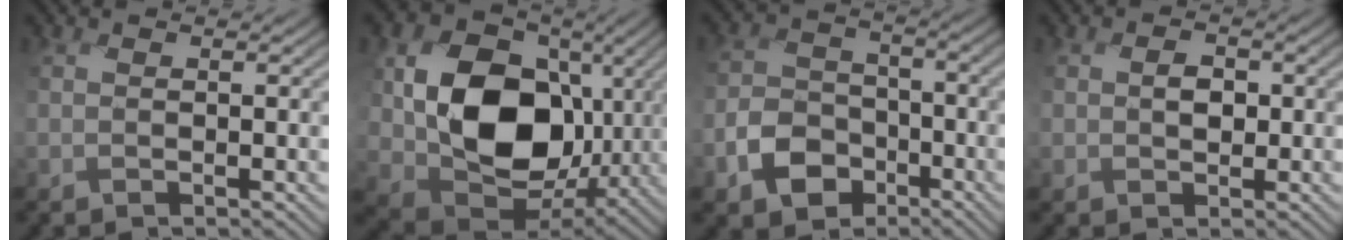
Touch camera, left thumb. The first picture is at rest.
{"total": 15.9, "force": [-0.2, 11.9, 10.6], "torque": [-0.223, -0.014, -0.007]}
{"total": 6.5, "force": [-4.3, 4.4, 2.1], "torque": [-0.037, -0.009, -0.091]}
{"total": 2.1, "force": [-0.3, 1.7, 1.3], "torque": [-0.025, -0.001, -0.009]}